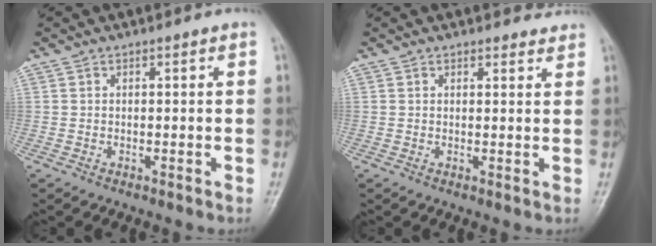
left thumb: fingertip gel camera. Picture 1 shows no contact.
{"total": 2.2, "force": [2.0, 0.8, 0.2], "torque": [0.010, -0.012, 0.019]}